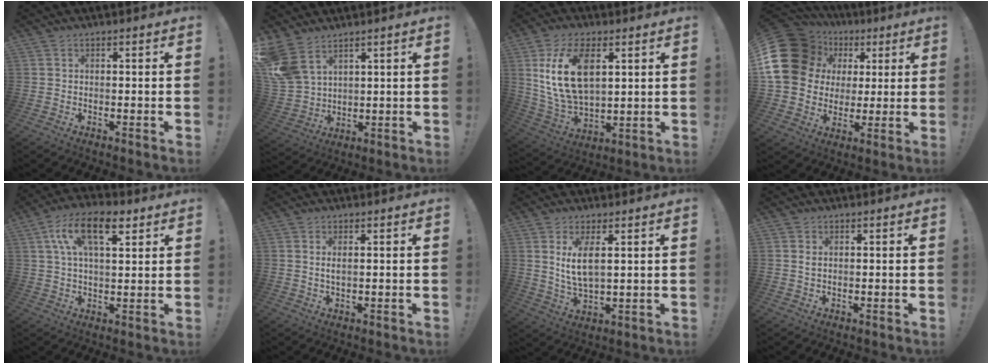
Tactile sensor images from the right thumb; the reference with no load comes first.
{"total": 10.9, "force": [6.8, 6.5, 5.6], "torque": [-0.125, -0.029, 0.139]}
{"total": 17.4, "force": [5.6, 10.1, 13.0], "torque": [-0.257, -0.014, 0.100]}
{"total": 20.8, "force": [5.5, 17.0, 10.6], "torque": [-0.187, -0.021, 0.130]}
{"total": 13.8, "force": [6.0, 6.4, 10.7], "torque": [-0.180, 0.001, 0.106]}
{"total": 1.8, "force": [0.5, 0.3, 1.7], "torque": [-0.028, -0.003, 0.006]}
{"total": 7.4, "force": [2.5, 2.7, 6.4], "torque": [-0.125, -0.012, 0.040]}
{"total": 0.8, "force": [0.3, 0.6, 0.5], "torque": [-0.009, 0.001, 0.005]}